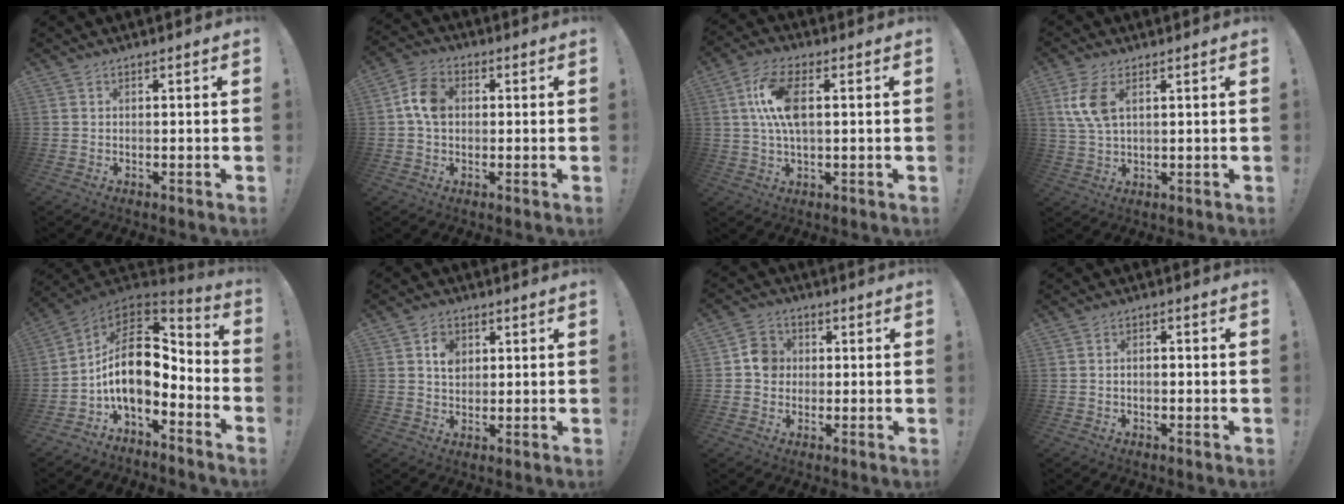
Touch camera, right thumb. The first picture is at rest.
{"total": 8.7, "force": [0.6, 6.3, 6.0], "torque": [-0.111, 0.016, 0.016]}
{"total": 11.6, "force": [1.9, 5.3, 10.1], "torque": [-0.196, 0.000, 0.035]}
{"total": 8.3, "force": [3.0, 3.8, 6.7], "torque": [-0.147, -0.006, 0.055]}
{"total": 17.2, "force": [1.0, 9.7, 14.1], "torque": [-0.244, -0.006, 0.019]}
{"total": 5.1, "force": [1.6, 4.1, 2.6], "torque": [-0.027, -0.003, 0.025]}
{"total": 7.2, "force": [0.1, 6.6, 2.8], "torque": [-0.035, 0.016, 0.005]}
{"total": 1.6, "force": [-1.1, 0.8, 0.9], "torque": [-0.014, 0.005, -0.020]}